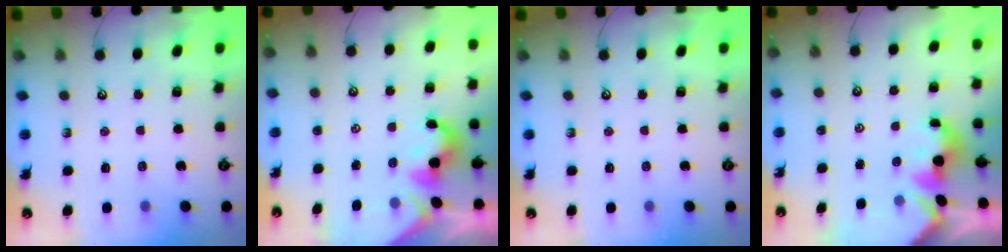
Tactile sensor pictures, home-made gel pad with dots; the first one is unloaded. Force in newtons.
{"total": 2.0, "press": 1.9, "slide": 0.5}
{"total": 0.0}
{"total": 2.0, "press": 2.0, "slide": 0.2}